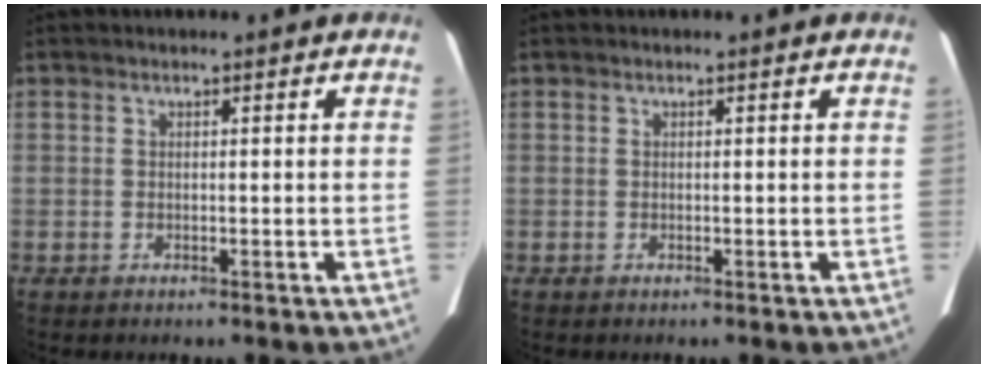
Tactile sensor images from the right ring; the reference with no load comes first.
{"total": 0.0}